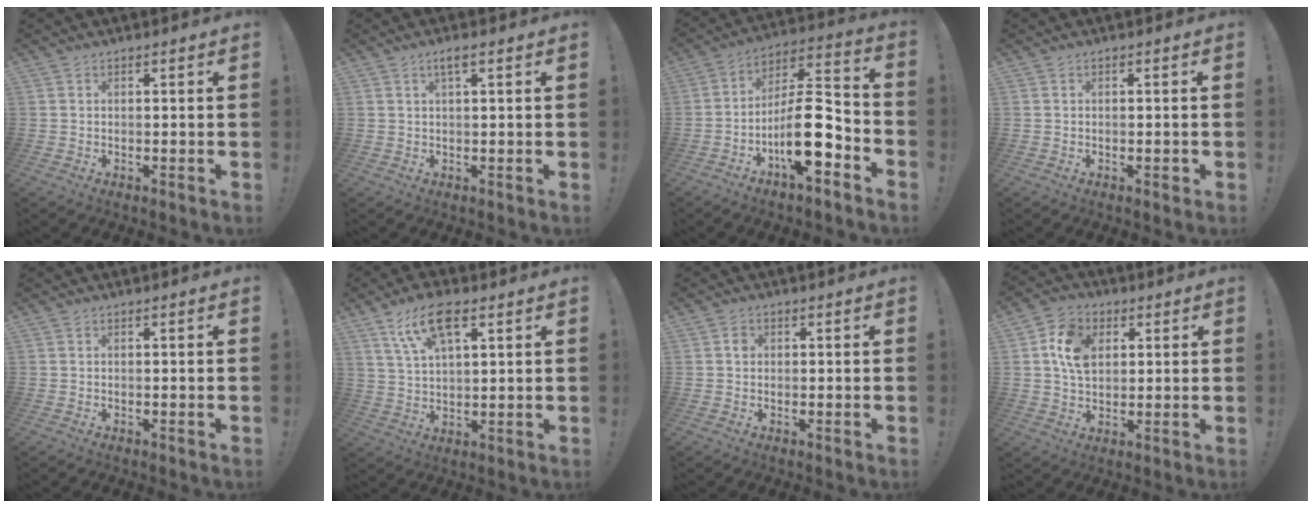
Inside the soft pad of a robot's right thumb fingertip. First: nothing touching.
{"total": 2.6, "force": [1.1, 0.1, 2.3], "torque": [-0.044, -0.001, 0.018]}
{"total": 16.7, "force": [-6.5, 5.5, 14.4], "torque": [-0.254, 0.035, -0.101]}
{"total": 0.9, "force": [-0.5, 0.3, 0.6], "torque": [-0.008, 0.001, -0.007]}
{"total": 0.0}
{"total": 11.5, "force": [6.3, 4.8, 8.3], "torque": [-0.154, -0.007, 0.117]}
{"total": 1.6, "force": [0.1, 1.5, 0.7], "torque": [0.000, 0.001, -0.003]}
{"total": 10.9, "force": [3.2, 8.1, 6.6], "torque": [-0.113, 0.004, 0.061]}